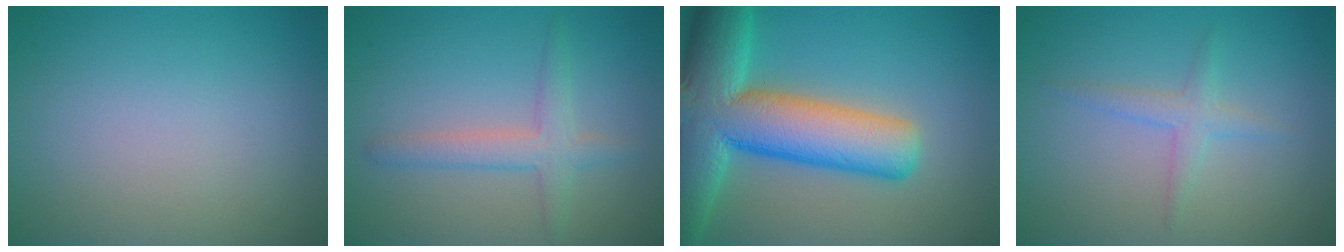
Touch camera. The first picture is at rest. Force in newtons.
{"total": 2.9, "press": 2.9, "slide": 0.2}
{"total": 13.1, "press": 13.1, "slide": 0.8}
{"total": 1.8, "press": 1.8, "slide": 0.1}